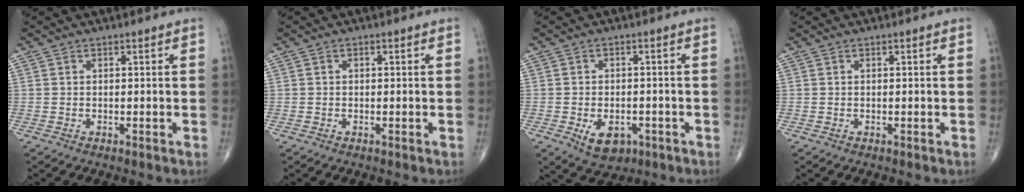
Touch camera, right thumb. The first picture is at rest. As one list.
[{"total": 0.0}, {"total": 6.3, "force": [-2.4, 4.1, 4.1], "torque": [-0.054, 0.007, -0.028]}, {"total": 0.0}]